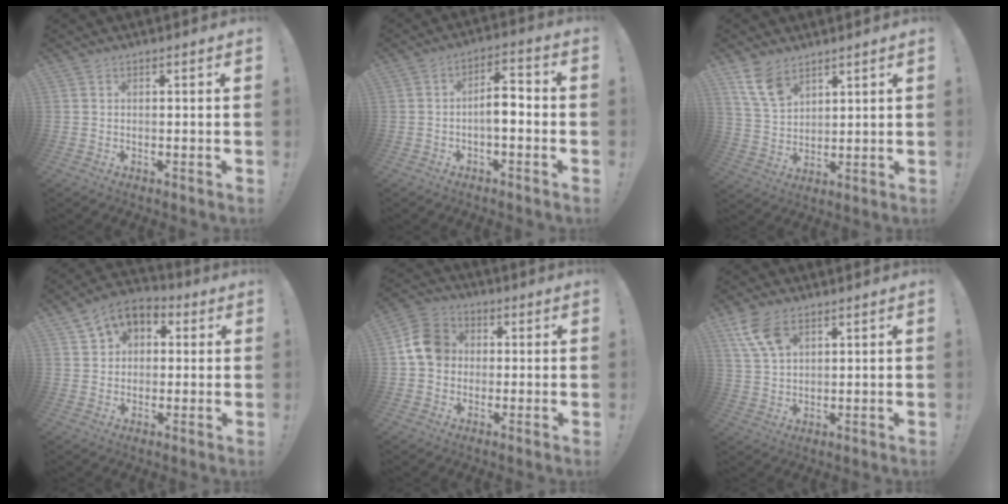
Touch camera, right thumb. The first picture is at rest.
{"total": 7.2, "force": [-1.7, 3.2, 6.2], "torque": [-0.091, 0.010, -0.031]}
{"total": 9.8, "force": [6.6, 5.6, 4.6], "torque": [-0.086, -0.032, 0.131]}
{"total": 8.0, "force": [3.9, 6.1, 3.3], "torque": [-0.050, -0.017, 0.077]}
{"total": 11.0, "force": [1.3, 9.5, 5.5], "torque": [-0.080, 0.016, 0.030]}
{"total": 9.4, "force": [5.1, 5.2, 5.9], "torque": [-0.111, -0.014, 0.099]}